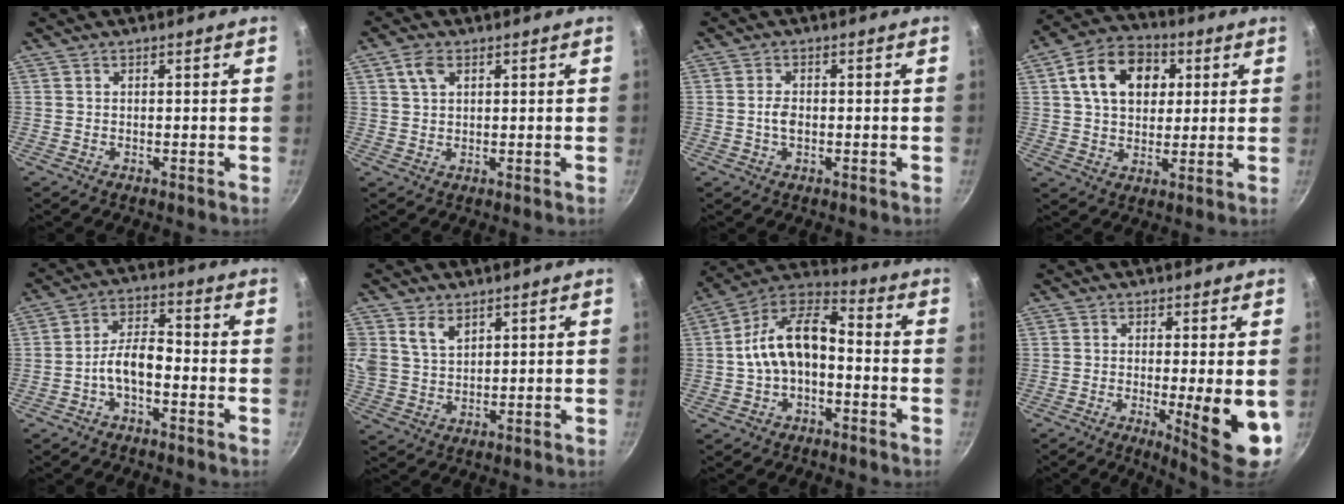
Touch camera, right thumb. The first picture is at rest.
{"total": 3.9, "force": [1.7, 2.4, 2.5], "torque": [-0.042, -0.002, 0.032]}
{"total": 2.9, "force": [-0.3, 1.8, 2.2], "torque": [-0.039, 0.007, -0.008]}
{"total": 14.2, "force": [3.9, 10.3, 9.0], "torque": [-0.125, 0.012, 0.054]}
{"total": 6.6, "force": [-2.6, 3.2, 5.2], "torque": [-0.086, 0.040, -0.051]}
{"total": 6.8, "force": [3.5, 4.6, 3.6], "torque": [-0.062, -0.011, 0.072]}
{"total": 13.8, "force": [-1.7, 8.2, 10.9], "torque": [-0.181, 0.053, -0.044]}
{"total": 10.7, "force": [-1.8, 2.0, 10.3], "torque": [-0.133, -0.010, -0.015]}